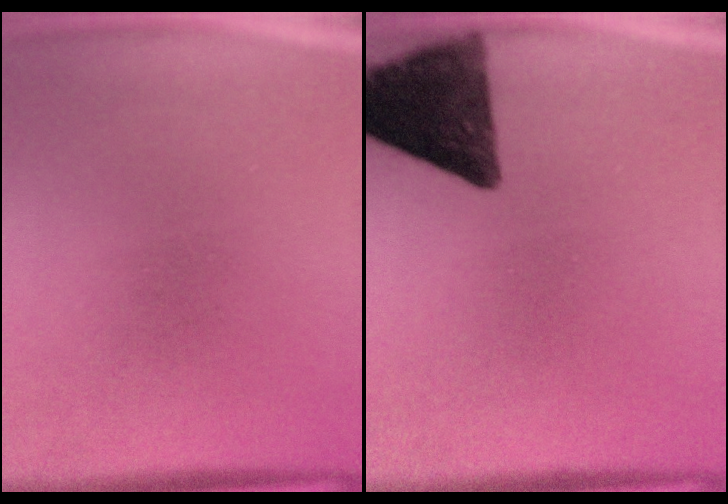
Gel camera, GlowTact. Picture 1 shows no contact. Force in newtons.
{"total": 13.0}